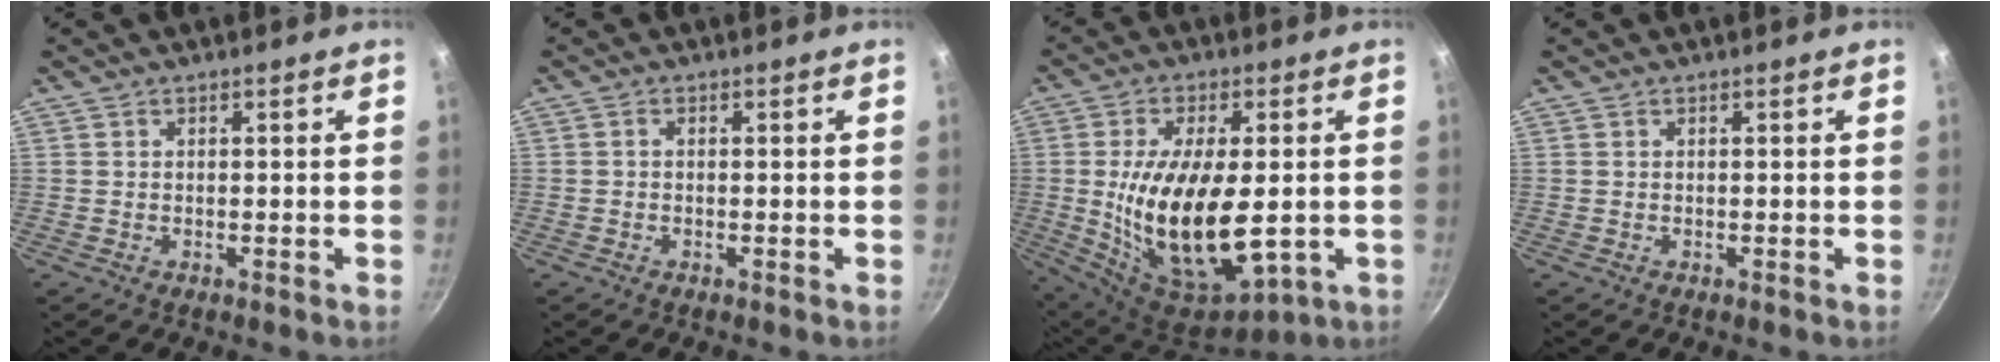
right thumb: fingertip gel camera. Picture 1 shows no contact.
{"total": 0.6, "force": [0.0, 0.4, 0.4], "torque": [-0.008, 0.005, -0.001]}
{"total": 21.5, "force": [-1.9, 10.4, 18.7], "torque": [-0.333, -0.009, -0.015]}
{"total": 0.0}